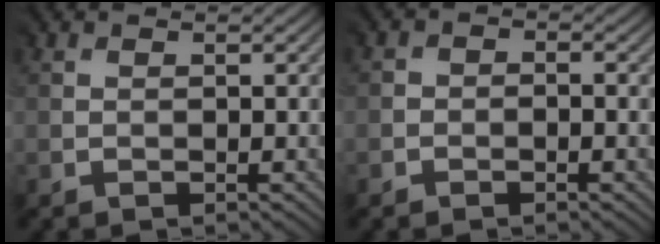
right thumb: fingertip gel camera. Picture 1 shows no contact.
{"total": 1.1, "force": [-0.9, 0.4, -0.2], "torque": [0.003, 0.000, -0.023]}